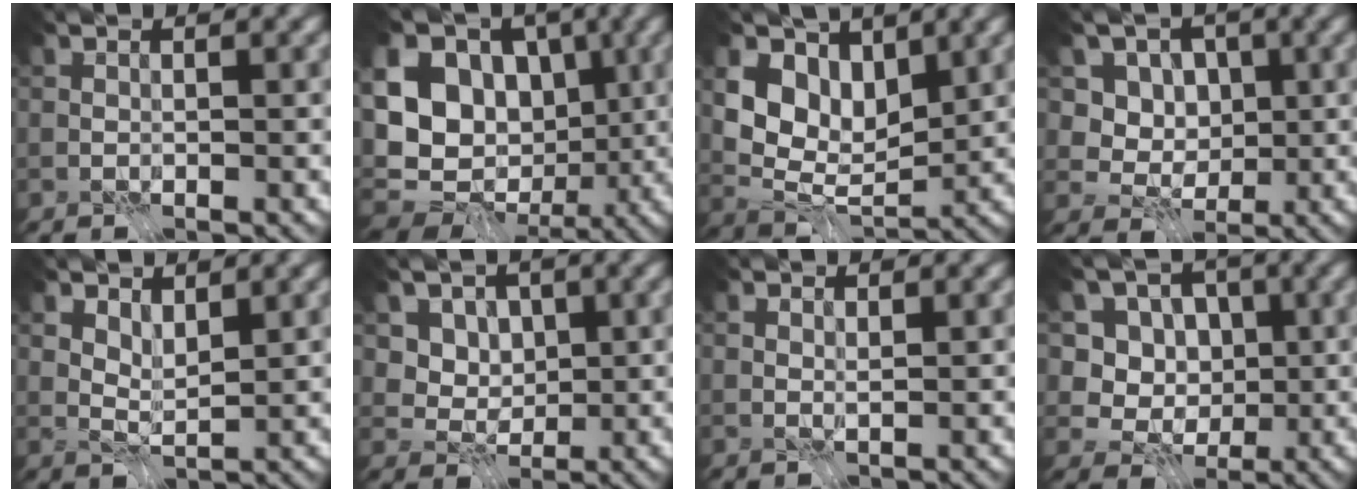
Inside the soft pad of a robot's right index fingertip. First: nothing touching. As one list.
[{"total": 13.4, "force": [0.7, 10.5, 8.3], "torque": [-0.141, 0.012, 0.010]}, {"total": 5.6, "force": [2.0, 3.6, 3.7], "torque": [-0.065, -0.014, 0.027]}, {"total": 8.0, "force": [2.4, 6.7, 3.7], "torque": [-0.042, 0.002, 0.023]}, {"total": 2.0, "force": [1.4, 0.8, 1.2], "torque": [-0.025, -0.004, 0.024]}, {"total": 6.5, "force": [2.5, 5.2, 3.1], "torque": [-0.047, -0.006, 0.036]}, {"total": 0.6, "force": [0.4, 0.1, 0.4], "torque": [-0.008, -0.001, 0.008]}, {"total": 8.6, "force": [1.5, 7.6, 3.7], "torque": [-0.061, 0.013, 0.002]}]